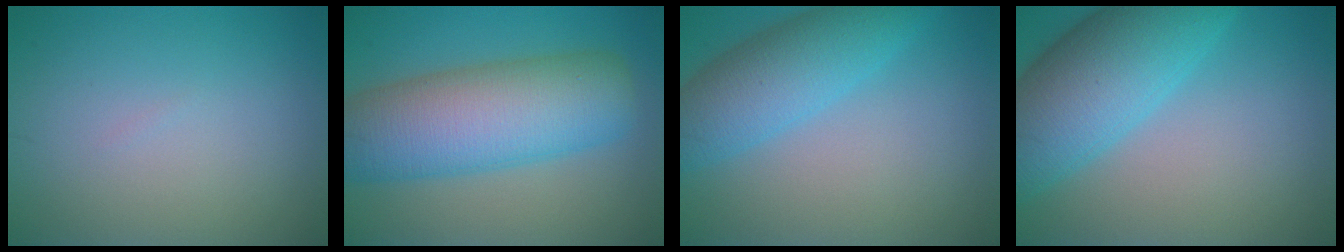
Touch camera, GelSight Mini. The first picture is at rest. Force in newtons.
{"total": 10.8, "press": 10.8, "slide": 0.4}
{"total": 6.3, "press": 6.3, "slide": 0.0}
{"total": 9.4, "press": 9.4, "slide": 0.3}